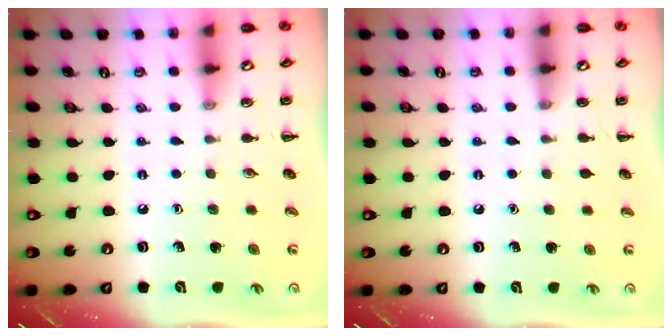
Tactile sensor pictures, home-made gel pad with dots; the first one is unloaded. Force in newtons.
{"total": 0.0}